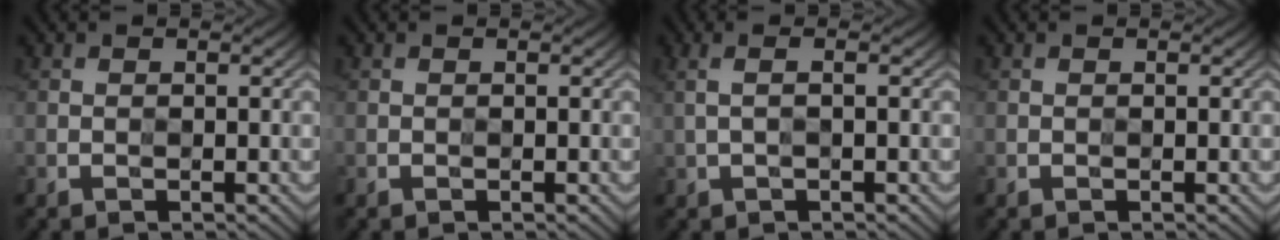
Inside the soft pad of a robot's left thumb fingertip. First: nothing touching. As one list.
[{"total": 0.0}, {"total": 2.2, "force": [0.2, 0.5, 2.1], "torque": [-0.039, 0.007, 0.000]}, {"total": 0.0}]